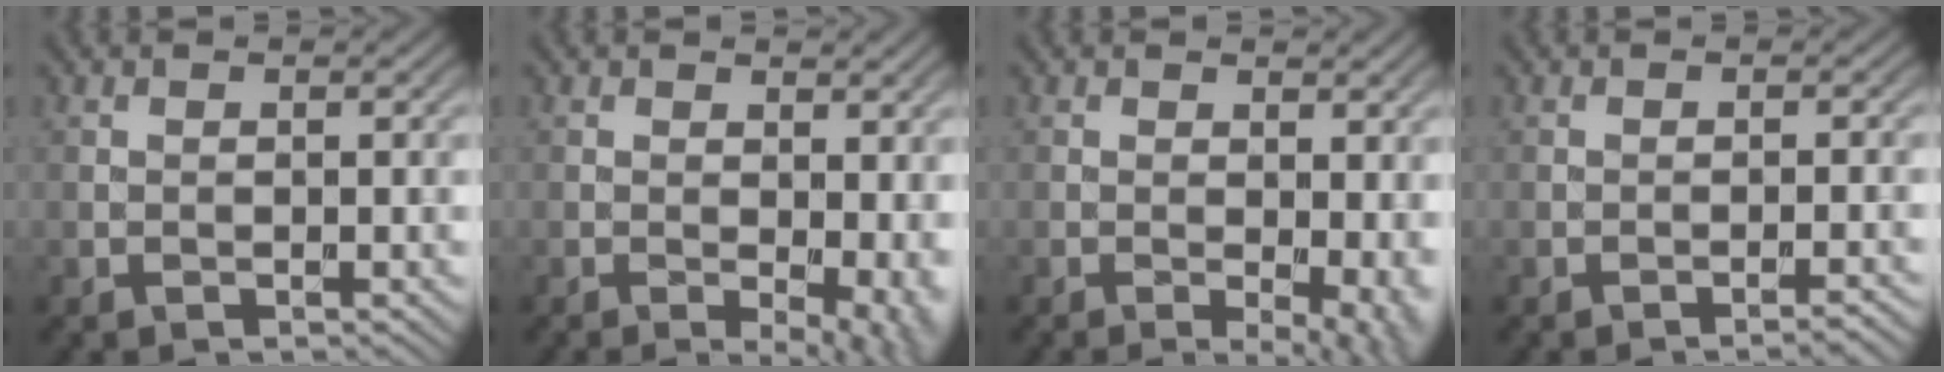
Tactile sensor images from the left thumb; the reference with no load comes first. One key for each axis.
{"total": 6.3, "fx": -0.3, "fy": 2.8, "fz": 5.6, "tx": -0.066, "ty": -0.007, "tz": 0.001}
{"total": 5.7, "fx": -0.5, "fy": 2.2, "fz": 5.3, "tx": -0.068, "ty": -0.007, "tz": -0.001}
{"total": 1.6, "fx": -1.1, "fy": 0.2, "fz": 1.1, "tx": -0.010, "ty": 0.007, "tz": -0.023}